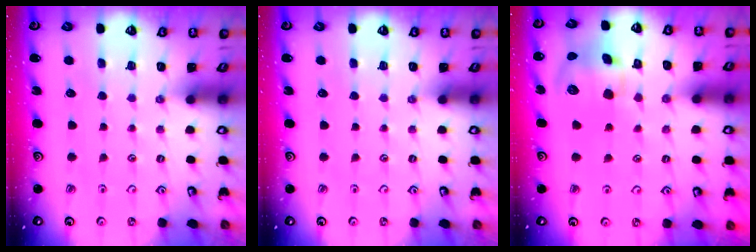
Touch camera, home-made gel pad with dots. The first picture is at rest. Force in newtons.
{"total": 0.0}
{"total": 12.1, "press": 12.0, "slide": 1.9}